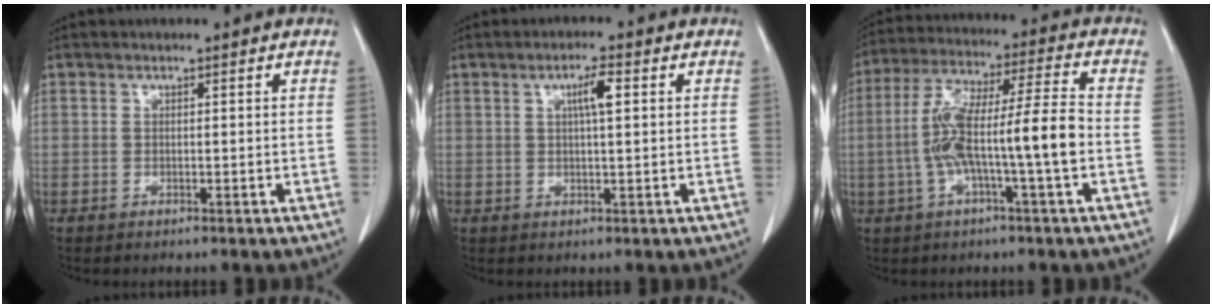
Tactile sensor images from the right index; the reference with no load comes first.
{"total": 3.6, "force": [1.1, 0.3, 3.4], "torque": [-0.059, 0.004, 0.018]}
{"total": 12.6, "force": [-2.4, 0.4, 12.4], "torque": [-0.240, 0.025, -0.047]}